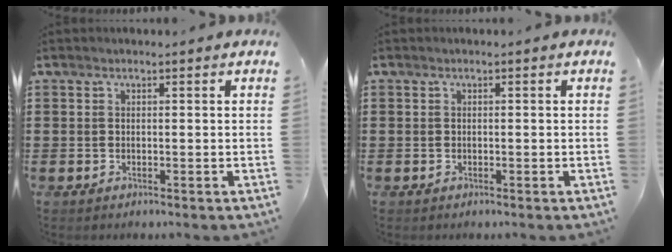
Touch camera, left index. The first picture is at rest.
{"total": 0.0}